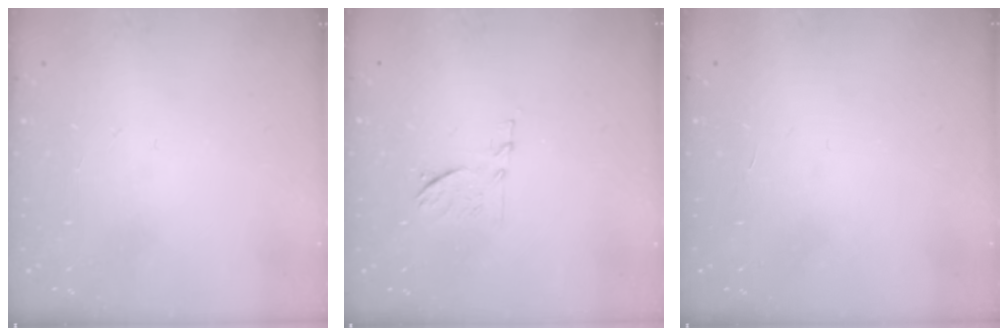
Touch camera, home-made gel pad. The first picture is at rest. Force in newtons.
{"total": 6.9, "press": 6.8, "slide": 1.0}
{"total": 1.7, "press": 1.7, "slide": 0.1}